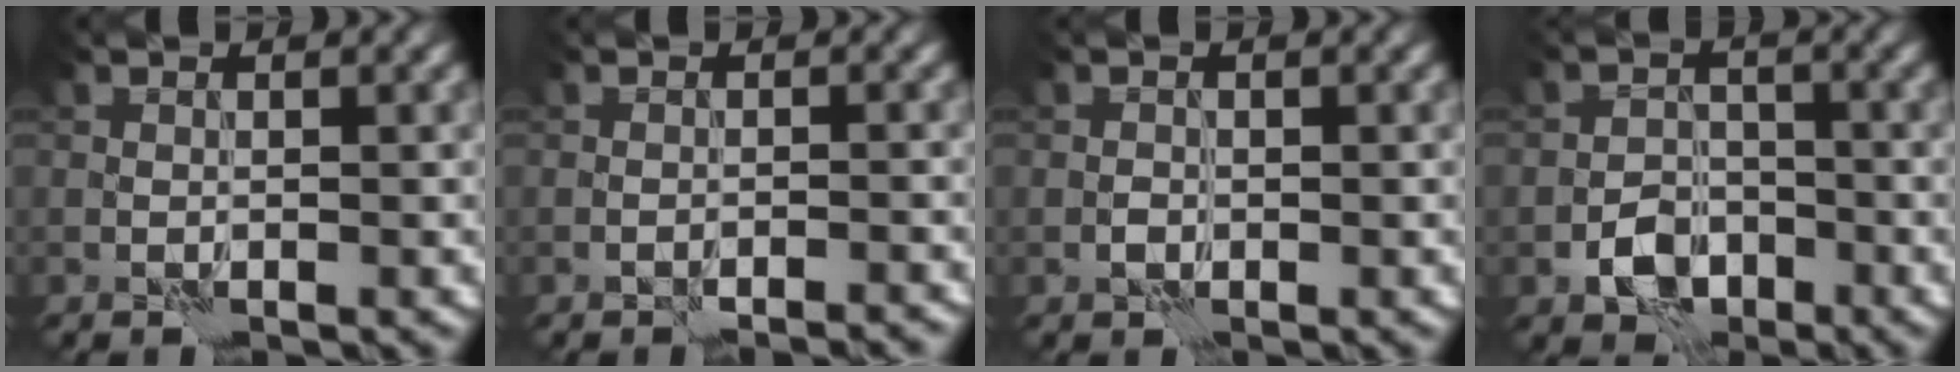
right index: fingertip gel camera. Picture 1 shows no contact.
{"total": 2.5, "force": [-2.4, 0.0, 0.7], "torque": [-0.012, 0.009, -0.034]}
{"total": 0.6, "force": [-0.3, 0.5, 0.2], "torque": [-0.002, 0.000, -0.007]}
{"total": 3.5, "force": [-2.0, 2.5, 1.6], "torque": [-0.022, 0.001, -0.040]}